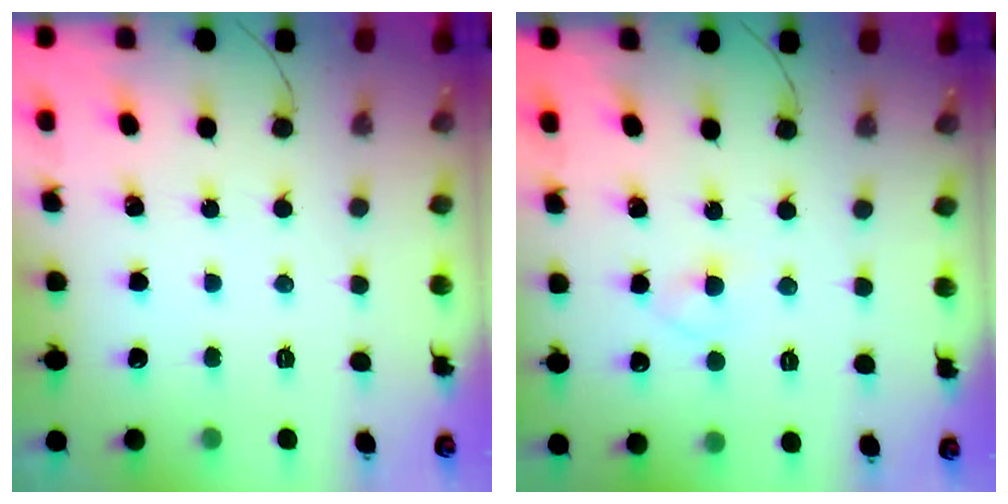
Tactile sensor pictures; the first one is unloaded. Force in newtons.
{"total": 2.1, "press": 1.9, "slide": 0.9}